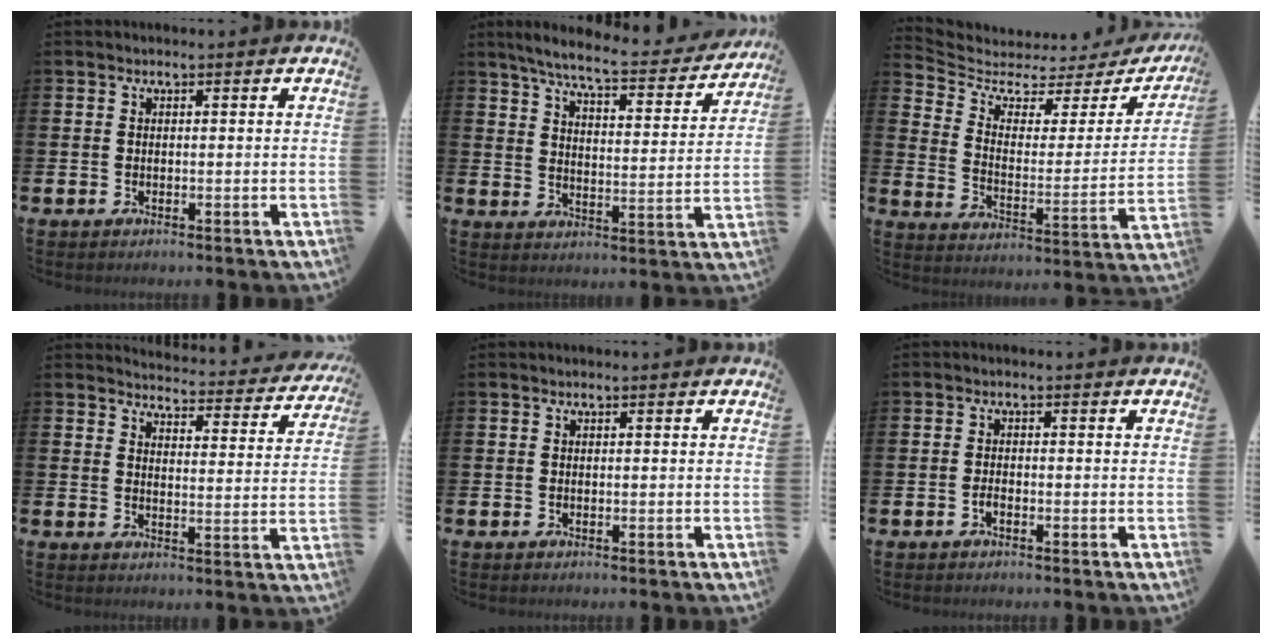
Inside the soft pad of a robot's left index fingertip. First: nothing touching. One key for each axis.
{"total": 7.3, "fx": 6.6, "fy": 0.7, "fz": 3.1, "tx": -0.078, "ty": -0.042, "tz": 0.107}
{"total": 4.2, "fx": 3.3, "fy": 2.2, "fz": 1.3, "tx": -0.053, "ty": -0.032, "tz": 0.044}
{"total": 3.6, "fx": 3.6, "fy": 0.5, "fz": 0.4, "tx": -0.011, "ty": -0.036, "tz": 0.054}
{"total": 0.0}
{"total": 1.0, "fx": -0.6, "fy": 0.4, "fz": 0.7, "tx": -0.020, "ty": 0.001, "tz": -0.011}